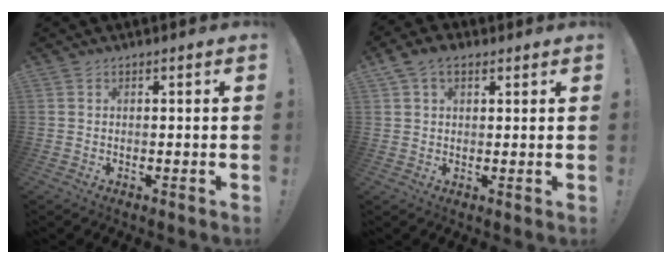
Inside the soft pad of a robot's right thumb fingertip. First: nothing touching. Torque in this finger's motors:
{"motor_torque": [0.71, 1.45, 0.34, 0.22, 0.04]}